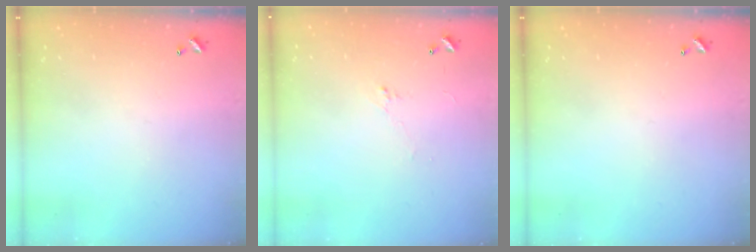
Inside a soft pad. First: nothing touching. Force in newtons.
{"total": 0.6, "press": 0.3, "slide": 0.5}
{"total": 0.0}